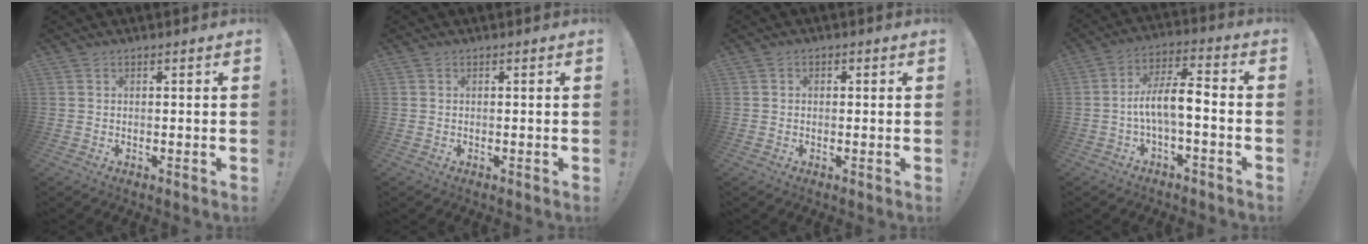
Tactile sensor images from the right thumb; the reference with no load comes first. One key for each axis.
{"total": 0.0}
{"total": 1.2, "fx": -0.2, "fy": 1.1, "fz": 0.5, "tx": -0.005, "ty": 0.003, "tz": -0.005}
{"total": 10.2, "fx": -2.3, "fy": 3.3, "fz": 9.4, "tx": -0.175, "ty": 0.012, "tz": -0.040}